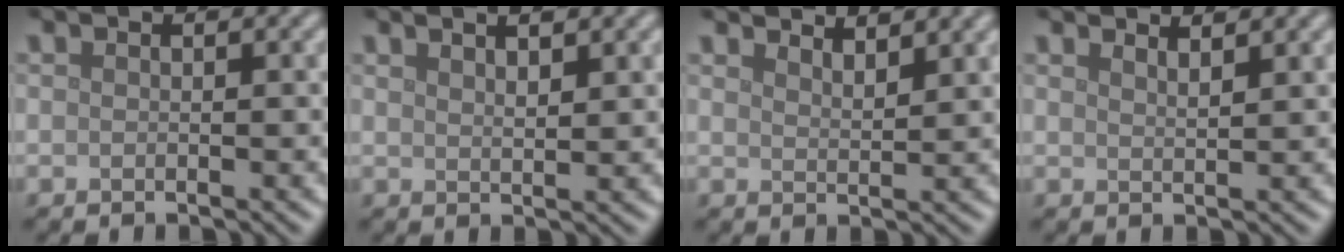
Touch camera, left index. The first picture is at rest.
{"total": 2.7, "force": [1.8, 0.7, 1.8], "torque": [-0.008, 0.008, 0.013]}
{"total": 3.7, "force": [3.4, 0.6, 1.2], "torque": [-0.010, 0.008, 0.043]}
{"total": 2.2, "force": [2.0, 0.5, 0.9], "torque": [-0.003, 0.008, 0.019]}